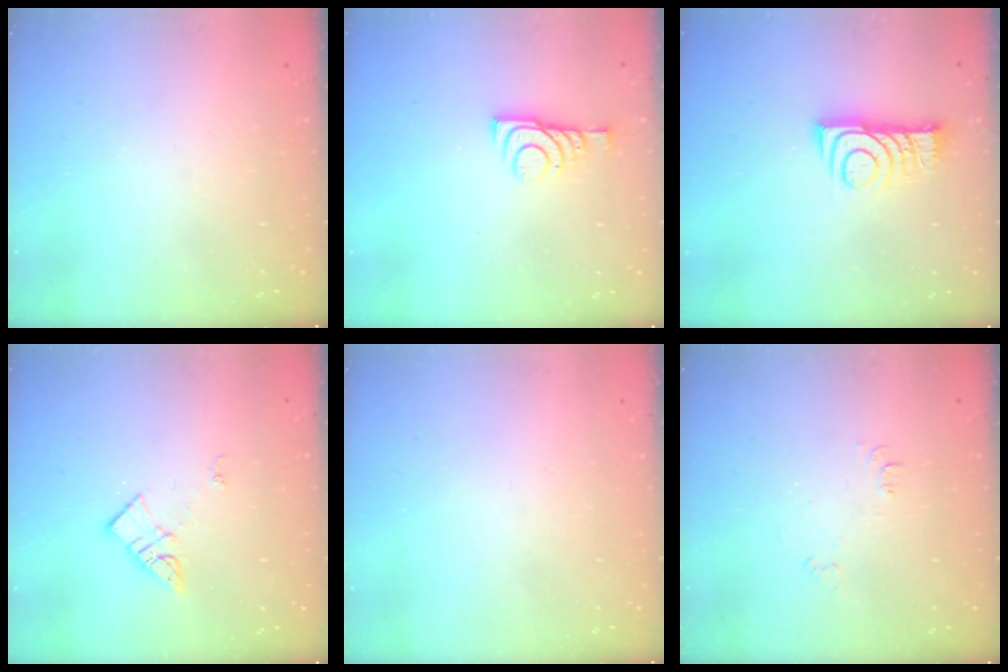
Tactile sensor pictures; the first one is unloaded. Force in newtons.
{"total": 6.7, "press": 6.7, "slide": 0.8}
{"total": 9.2, "press": 9.2, "slide": 0.5}
{"total": 5.9, "press": 5.9, "slide": 0.4}
{"total": 1.6, "press": 1.6, "slide": 0.1}
{"total": 3.4, "press": 3.4, "slide": 0.4}